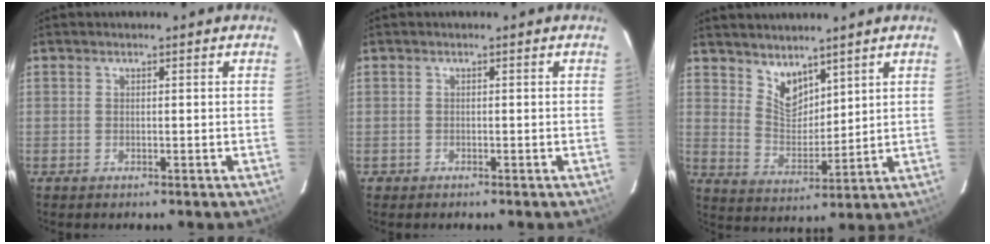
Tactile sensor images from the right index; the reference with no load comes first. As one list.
[{"total": 1.1, "force": [-0.6, 0.9, -0.1], "torque": [-0.003, 0.004, -0.007]}, {"total": 6.8, "force": [5.3, 3.4, 2.5], "torque": [-0.035, -0.001, 0.107]}]